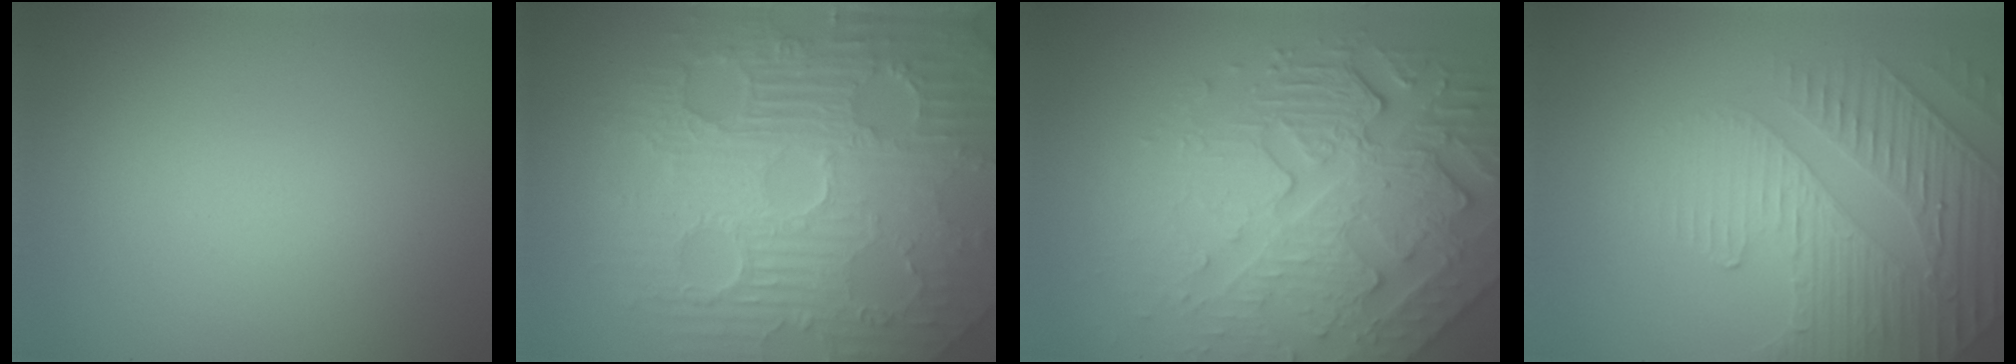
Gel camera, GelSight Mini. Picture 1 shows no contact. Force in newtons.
{"total": 11.8, "press": 7.5, "slide": 9.0}
{"total": 6.9, "press": 5.5, "slide": 4.2}
{"total": 4.4, "press": 4.1, "slide": 1.4}